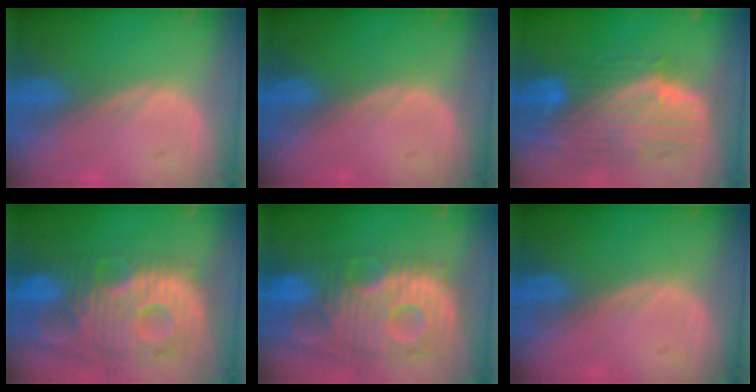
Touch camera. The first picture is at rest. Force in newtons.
{"total": 0.0}
{"total": 10.4, "press": 9.1, "slide": 5.0}
{"total": 13.5, "press": 11.7, "slide": 6.7}
{"total": 13.5, "press": 11.7, "slide": 6.7}
{"total": 0.0}